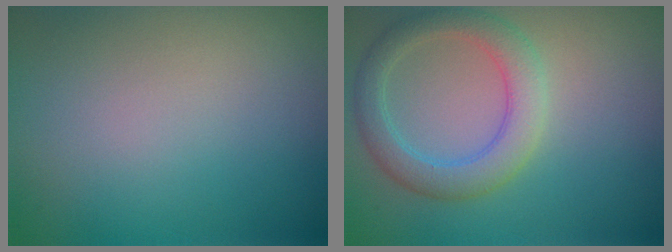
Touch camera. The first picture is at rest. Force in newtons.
{"total": 3.8, "press": 3.8, "slide": 0.2}